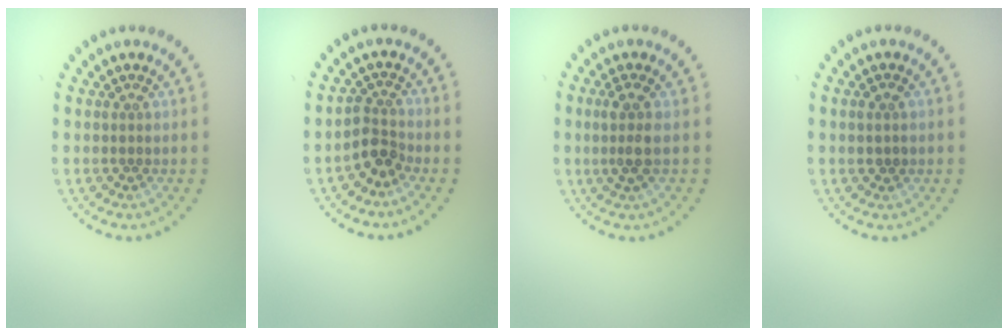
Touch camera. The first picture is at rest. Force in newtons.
{"total": 2.3, "press": 1.8, "slide": 1.5}
{"total": 2.2, "press": 1.8, "slide": 1.2}
{"total": 1.2, "press": 1.2, "slide": 0.2}